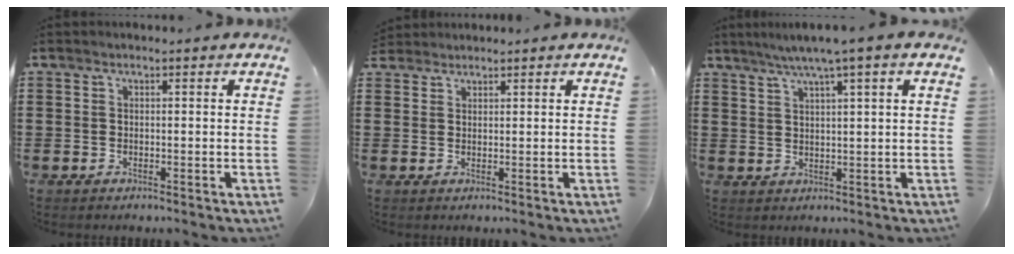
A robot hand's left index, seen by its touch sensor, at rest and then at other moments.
{"total": 1.4, "force": [1.3, 0.5, -0.1], "torque": [-0.002, 0.002, 0.027]}
{"total": 4.2, "force": [2.8, -0.6, 3.1], "torque": [-0.066, -0.007, 0.045]}